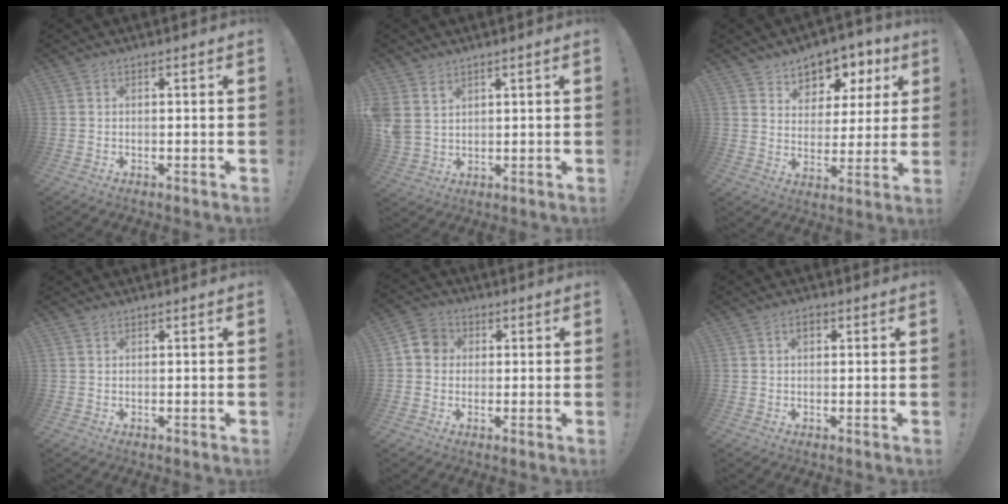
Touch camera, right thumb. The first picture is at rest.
{"total": 5.5, "force": [2.7, 4.2, 2.4], "torque": [-0.054, -0.011, 0.056]}
{"total": 8.1, "force": [5.3, 6.0, 1.6], "torque": [-0.015, -0.048, 0.100]}
{"total": 0.6, "force": [0.5, 0.3, 0.1], "torque": [0.002, -0.002, 0.009]}
{"total": 6.3, "force": [0.6, 5.9, 2.3], "torque": [-0.032, 0.011, 0.015]}
{"total": 2.0, "force": [0.6, 1.2, 1.5], "torque": [-0.025, 0.004, 0.007]}